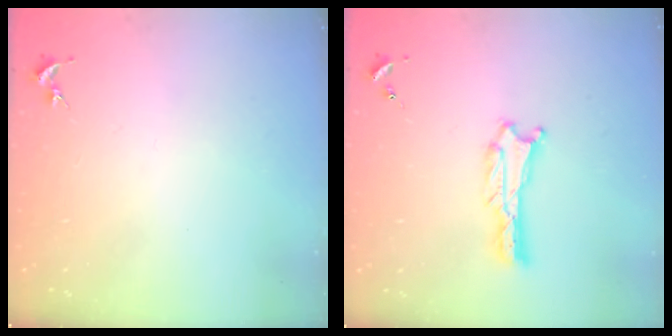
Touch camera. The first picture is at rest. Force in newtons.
{"total": 0.7, "press": 0.7, "slide": 0.1}